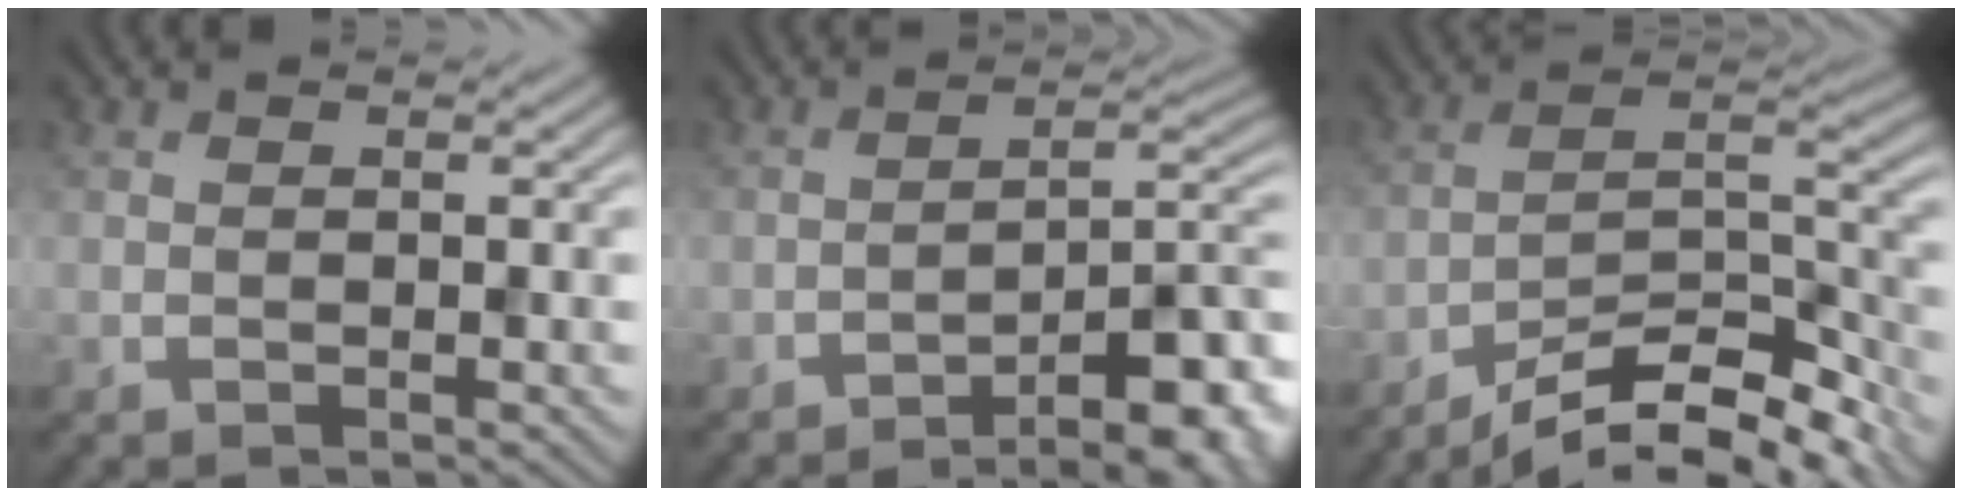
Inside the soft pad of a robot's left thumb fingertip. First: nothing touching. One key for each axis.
{"total": 10.4, "fx": -7.1, "fy": 2.5, "fz": 7.1, "tx": -0.092, "ty": 0.011, "tz": -0.106}
{"total": 14.2, "fx": -11.6, "fy": 3.1, "fz": 7.5, "tx": -0.130, "ty": 0.004, "tz": -0.191}